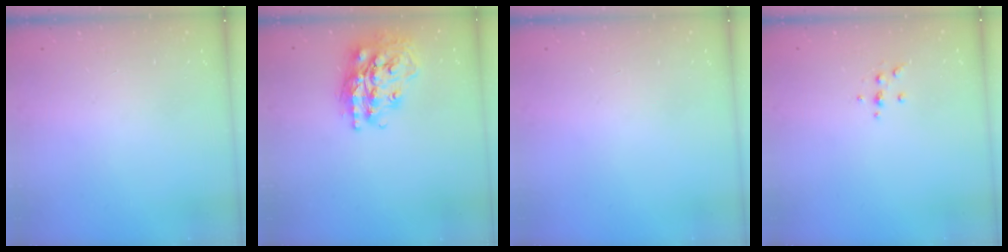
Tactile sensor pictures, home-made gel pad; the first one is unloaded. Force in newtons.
{"total": 20.5, "press": 20.5, "slide": 1.6}
{"total": 0.0}
{"total": 3.5, "press": 3.3, "slide": 1.0}